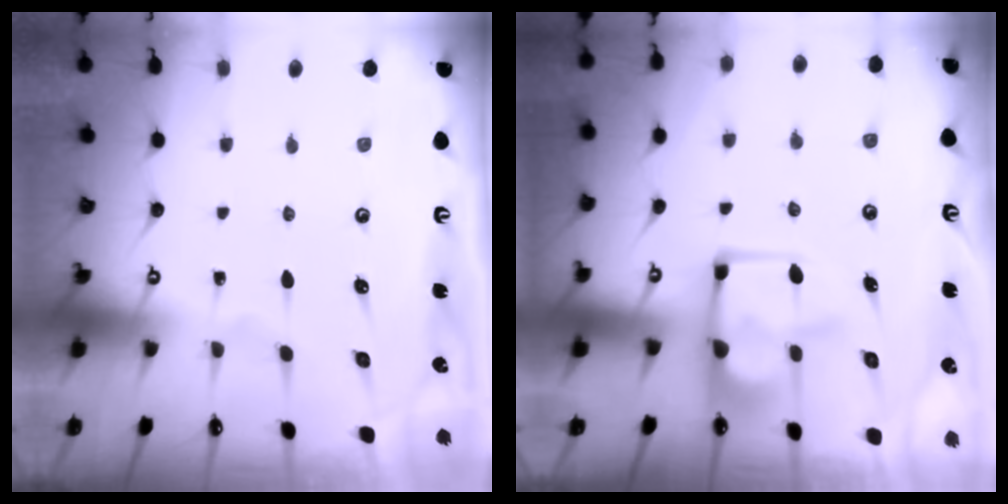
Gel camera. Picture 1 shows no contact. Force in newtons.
{"total": 5.0, "press": 4.9, "slide": 1.0}